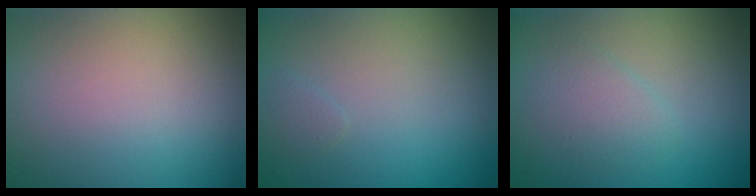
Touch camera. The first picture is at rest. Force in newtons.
{"total": 0.6, "press": 0.5, "slide": 0.1}
{"total": 1.8, "press": 1.8, "slide": 0.1}